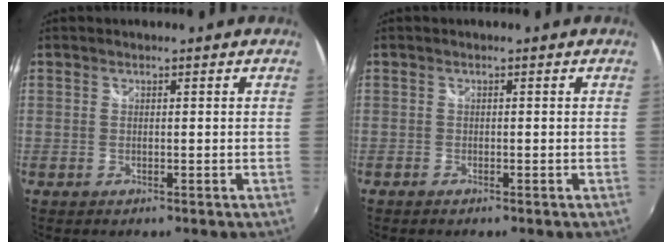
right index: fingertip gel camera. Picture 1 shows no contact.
{"total": 0.7, "force": [-0.6, 0.3, 0.2], "torque": [-0.007, -0.003, -0.014]}